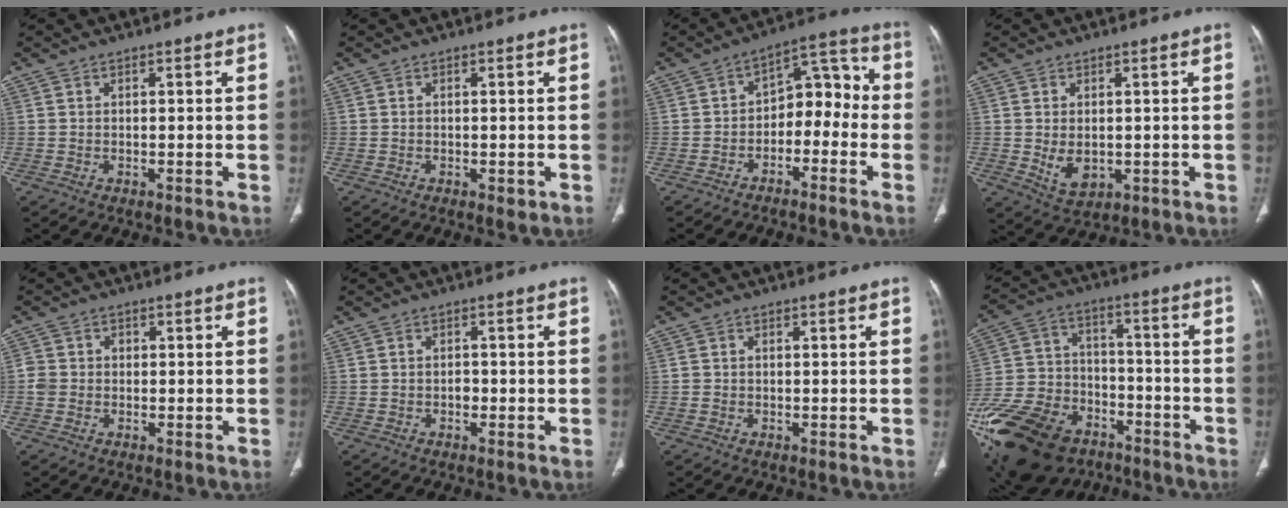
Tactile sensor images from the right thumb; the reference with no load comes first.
{"total": 1.4, "force": [-0.5, 0.8, 1.1], "torque": [-0.013, 0.001, -0.004]}
{"total": 10.1, "force": [-3.0, 6.7, 7.0], "torque": [-0.059, 0.061, -0.056]}
{"total": 5.6, "force": [-0.5, 3.8, 4.0], "torque": [-0.057, -0.010, 0.008]}
{"total": 2.9, "force": [-0.4, 2.7, 1.0], "torque": [-0.011, 0.012, -0.010]}
{"total": 1.4, "force": [-0.5, 1.0, 0.8], "torque": [-0.005, 0.005, -0.011]}
{"total": 0.7, "force": [-0.2, 0.7, 0.2], "torque": [0.000, 0.003, -0.003]}
{"total": 30.6, "force": [-17.4, 19.4, 16.1], "torque": [-0.406, 0.041, -0.298]}